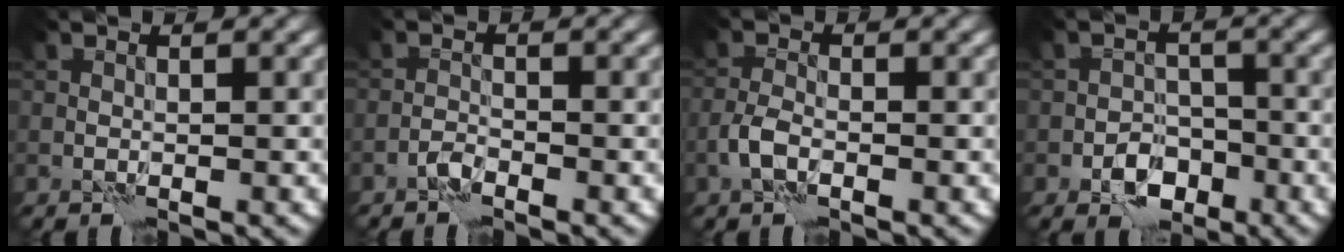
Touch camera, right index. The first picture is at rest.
{"total": 1.2, "force": [-1.1, 0.2, 0.5], "torque": [-0.009, 0.007, -0.025]}
{"total": 2.1, "force": [-1.1, 1.0, 1.6], "torque": [-0.036, 0.004, -0.029]}
{"total": 3.8, "force": [-2.1, 2.5, 2.0], "torque": [-0.022, 0.001, -0.040]}